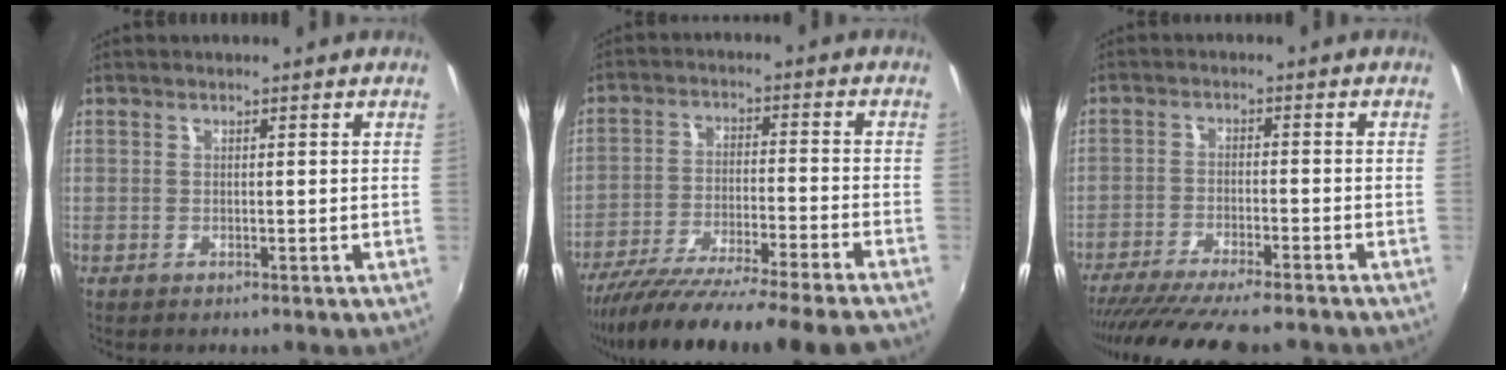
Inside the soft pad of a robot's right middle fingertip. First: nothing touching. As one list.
[{"total": 21.4, "force": [-18.9, -1.0, 9.9], "torque": [-0.179, -0.052, -0.296]}, {"total": 15.8, "force": [-13.7, 1.7, 7.5], "torque": [-0.150, -0.035, -0.217]}]